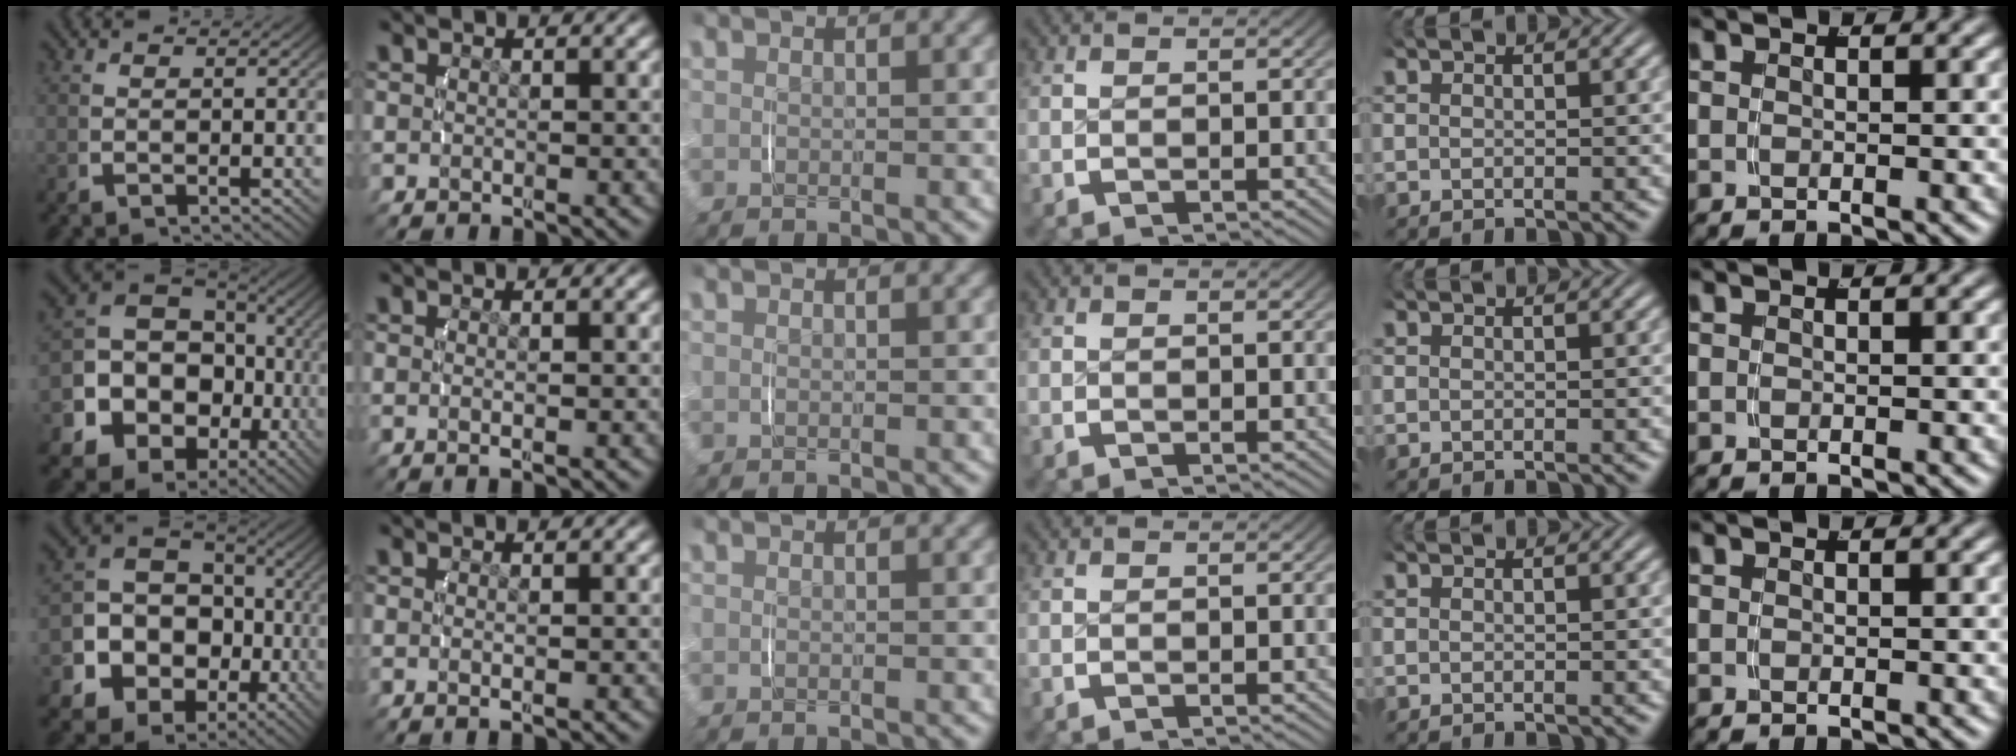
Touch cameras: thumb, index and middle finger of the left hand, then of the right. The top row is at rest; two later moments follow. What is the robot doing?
{"motion": "lift_and_place", "object": "napkin"}